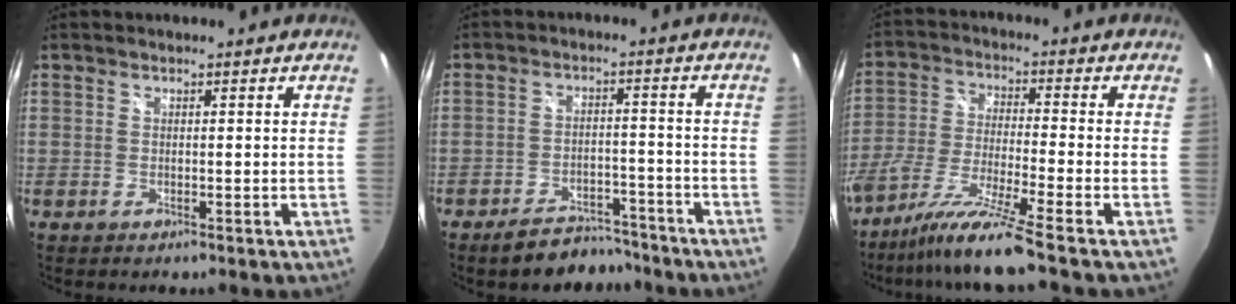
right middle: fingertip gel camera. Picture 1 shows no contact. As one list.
[{"total": 8.5, "force": [-7.5, 3.2, 2.3], "torque": [-0.054, 0.011, -0.099]}, {"total": 10.6, "force": [-8.4, -1.6, 6.3], "torque": [-0.125, -0.022, -0.156]}]